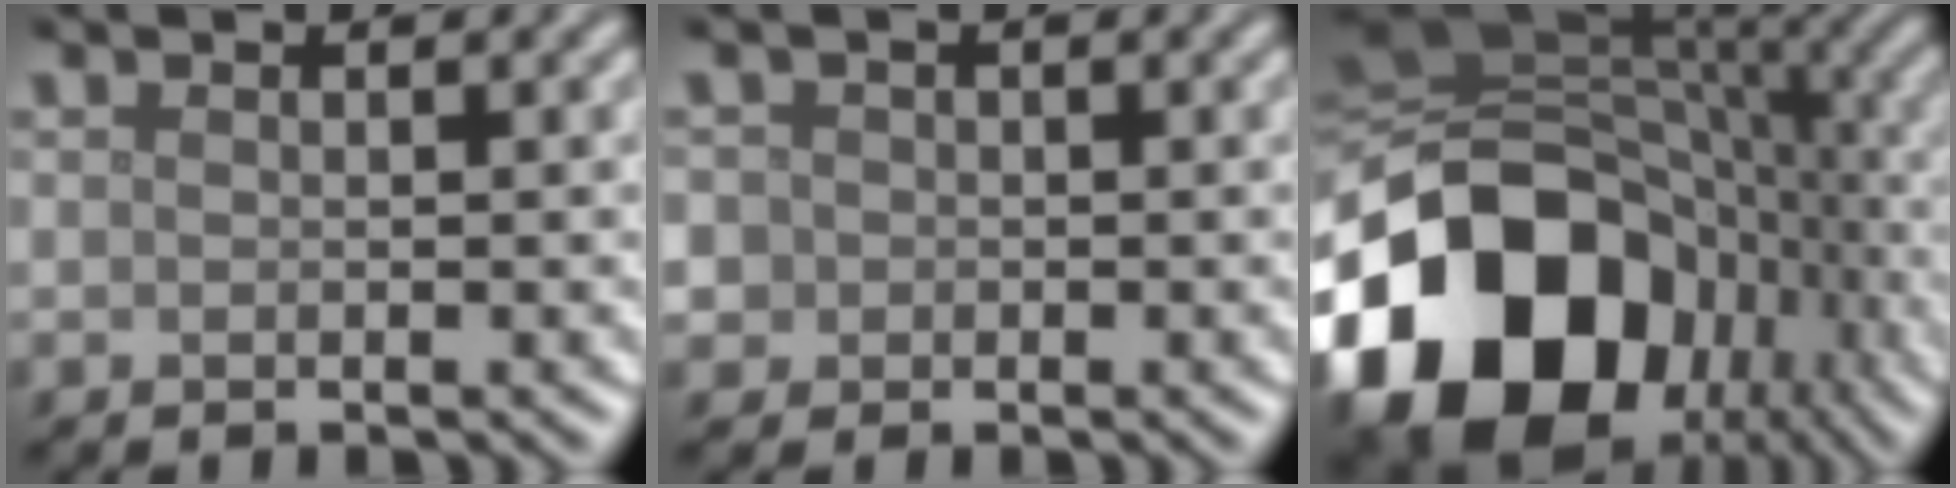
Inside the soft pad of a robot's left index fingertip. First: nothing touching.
{"total": 3.2, "force": [0.3, 3.0, 1.1], "torque": [-0.010, 0.023, -0.017]}
{"total": 21.4, "force": [-9.3, 15.8, 11.1], "torque": [-0.247, -0.028, -0.143]}